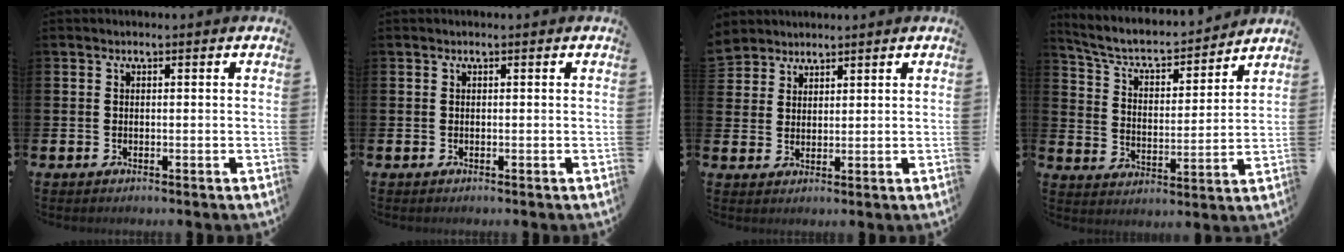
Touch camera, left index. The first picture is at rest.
{"total": 0.0}
{"total": 3.5, "force": [3.3, 1.2, -0.5], "torque": [0.006, -0.016, 0.061]}
{"total": 6.2, "force": [5.6, 1.7, 2.0], "torque": [-0.077, -0.042, 0.092]}